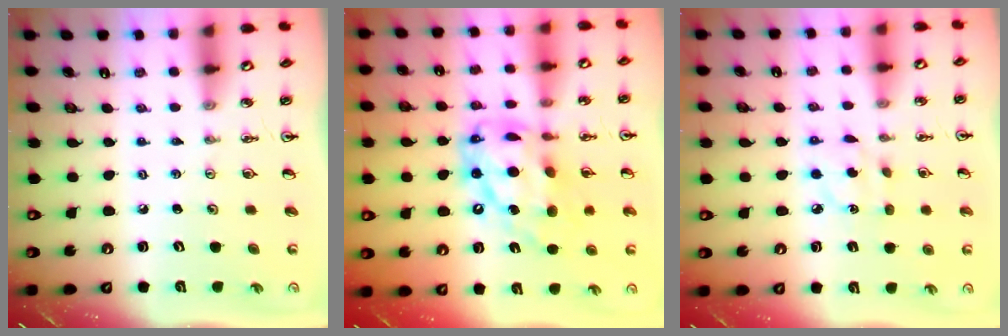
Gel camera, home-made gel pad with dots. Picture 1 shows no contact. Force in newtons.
{"total": 18.3, "press": 18.2, "slide": 1.6}
{"total": 4.0, "press": 4.0, "slide": 0.4}